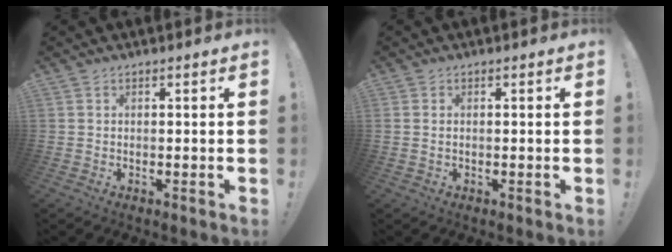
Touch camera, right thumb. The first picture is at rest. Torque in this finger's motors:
{"motor_torque": [2.04, 2.97, 1.52, 0.07, 0.76]}